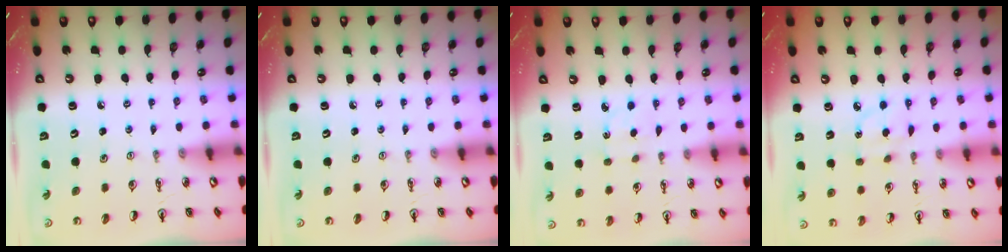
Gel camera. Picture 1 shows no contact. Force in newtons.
{"total": 0.0}
{"total": 1.7, "press": 1.7, "slide": 0.5}
{"total": 6.4, "press": 6.4, "slide": 0.5}